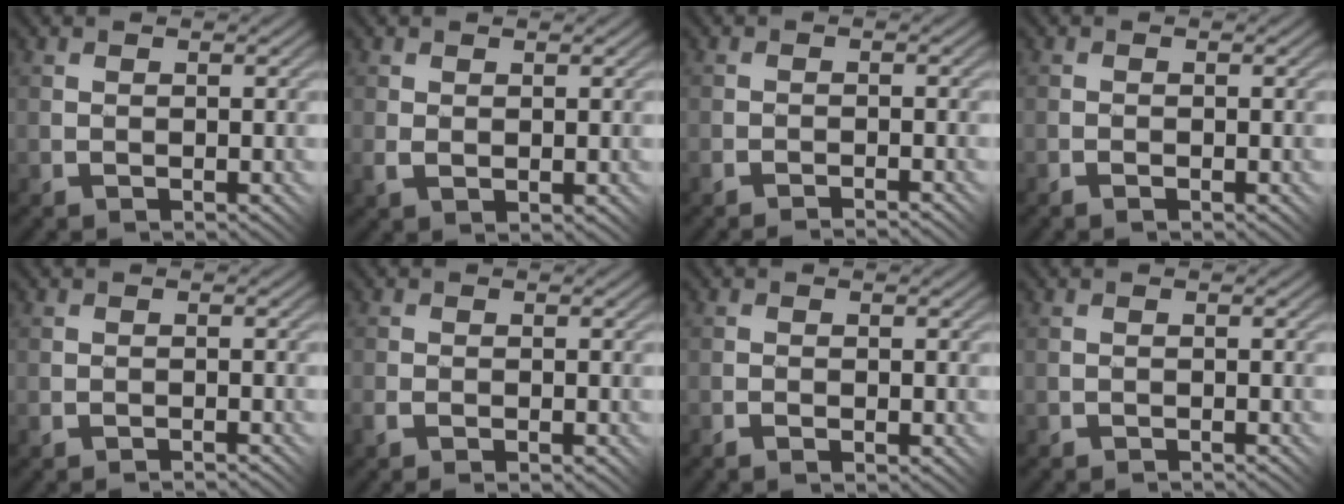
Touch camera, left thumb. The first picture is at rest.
{"total": 2.3, "force": [-0.3, 1.4, 1.7], "torque": [-0.035, -0.010, -0.006]}
{"total": 1.5, "force": [-1.4, -0.5, -0.2], "torque": [0.003, 0.009, -0.035]}
{"total": 0.7, "force": [-0.6, 0.0, 0.3], "torque": [-0.005, 0.004, -0.014]}
{"total": 1.2, "force": [-0.9, -0.5, -0.5], "torque": [0.010, 0.009, -0.026]}
{"total": 2.5, "force": [-1.7, 1.1, 1.5], "torque": [-0.029, -0.003, -0.036]}
{"total": 1.0, "force": [-0.9, 0.0, 0.5], "torque": [-0.009, 0.004, -0.020]}
{"total": 1.1, "force": [-0.6, -0.5, -0.7], "torque": [0.014, 0.008, -0.018]}